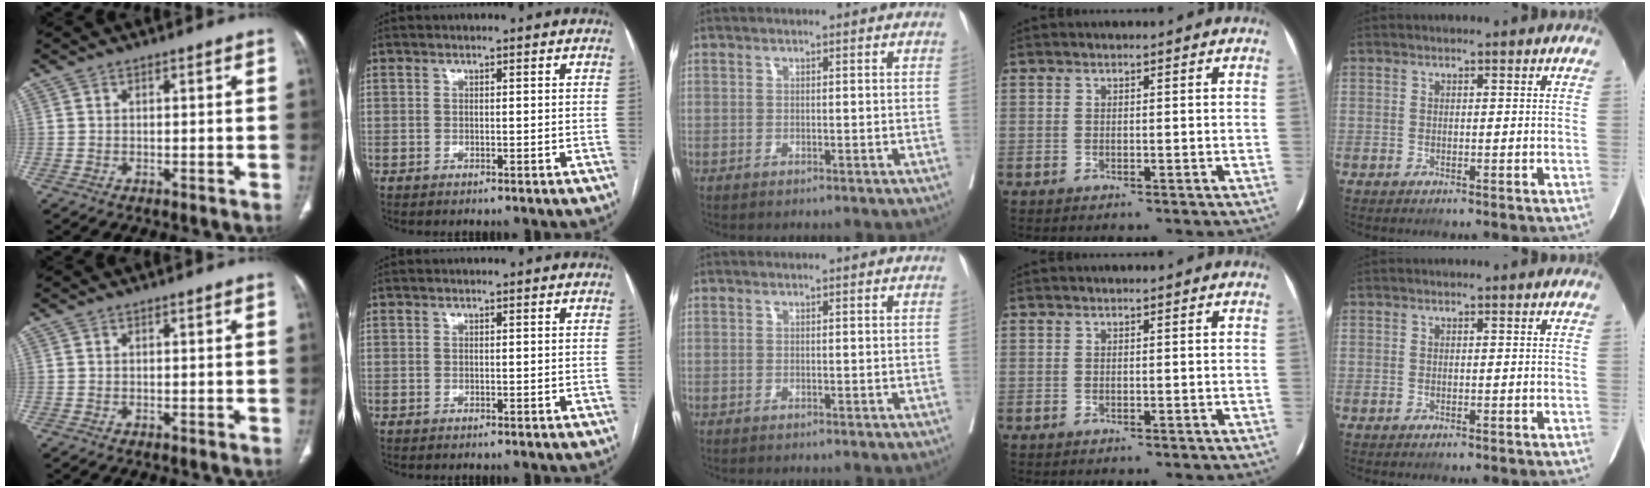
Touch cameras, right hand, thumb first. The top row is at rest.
{}